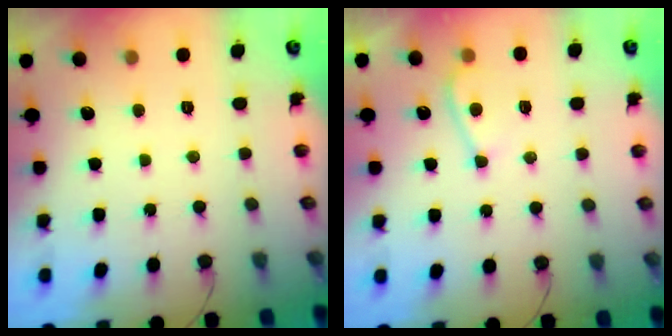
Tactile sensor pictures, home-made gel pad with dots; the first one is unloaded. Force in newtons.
{"total": 4.3, "press": 4.2, "slide": 0.8}